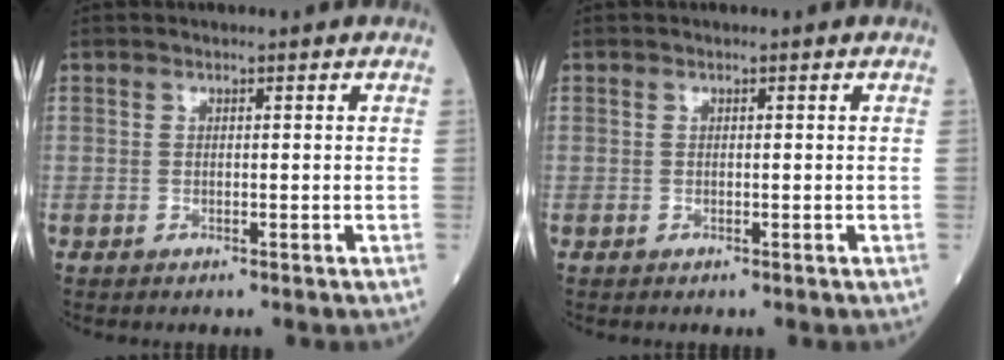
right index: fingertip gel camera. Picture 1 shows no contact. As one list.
[{"total": 0.0}]